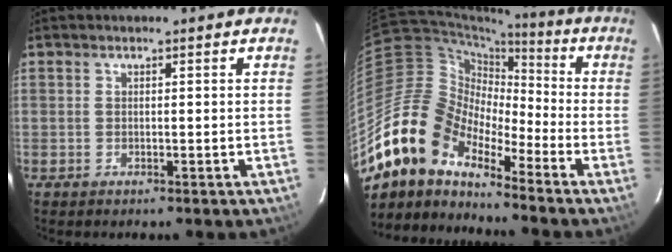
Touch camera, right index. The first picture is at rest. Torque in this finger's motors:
{"motor_torque": [0.97, -1.17, 0.02, -0.21]}